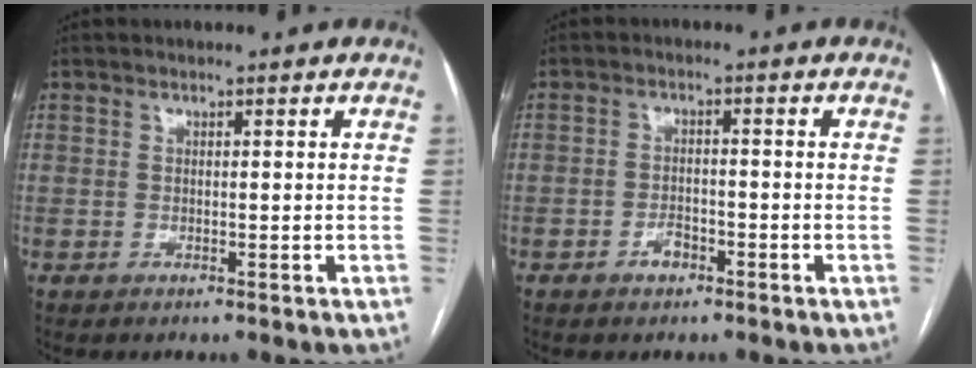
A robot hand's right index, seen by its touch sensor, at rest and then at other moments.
{"total": 2.4, "force": [-1.6, 1.3, 1.3], "torque": [-0.021, 0.005, -0.024]}